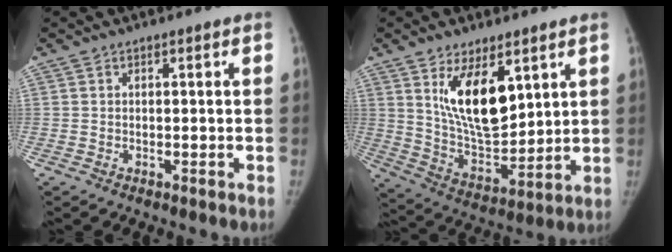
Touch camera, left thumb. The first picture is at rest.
{"total": 14.4, "force": [6.3, 6.7, 11.1], "torque": [-0.160, -0.044, 0.131]}